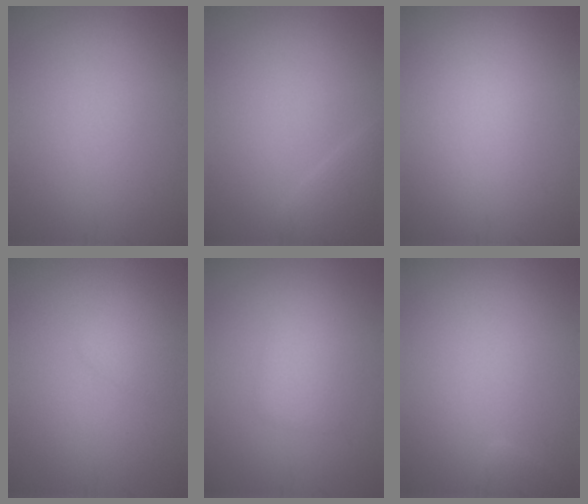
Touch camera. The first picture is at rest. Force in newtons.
{"total": 1.7, "press": 1.7, "slide": 0.1}
{"total": 0.0}
{"total": 1.6, "press": 1.6, "slide": 0.1}
{"total": 2.3, "press": 2.3, "slide": 0.0}
{"total": 0.9, "press": 0.9, "slide": 0.1}